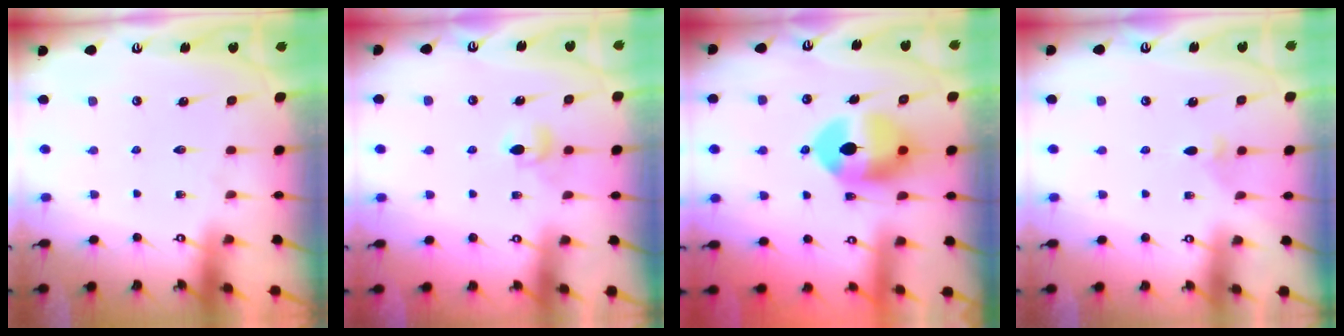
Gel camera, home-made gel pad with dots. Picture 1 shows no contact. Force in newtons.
{"total": 5.0, "press": 5.0, "slide": 0.6}
{"total": 10.6, "press": 10.5, "slide": 1.6}
{"total": 2.9, "press": 2.8, "slide": 0.8}